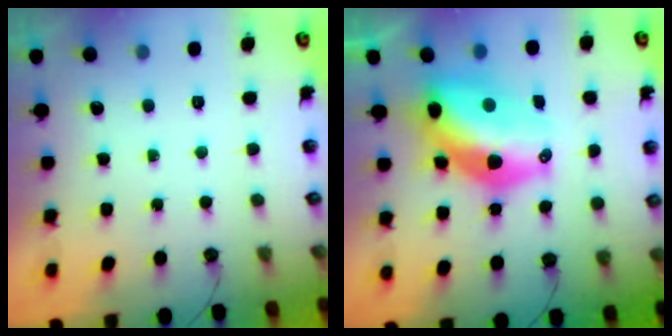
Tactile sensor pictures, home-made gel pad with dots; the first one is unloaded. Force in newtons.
{"total": 16.3, "press": 16.3, "slide": 1.6}